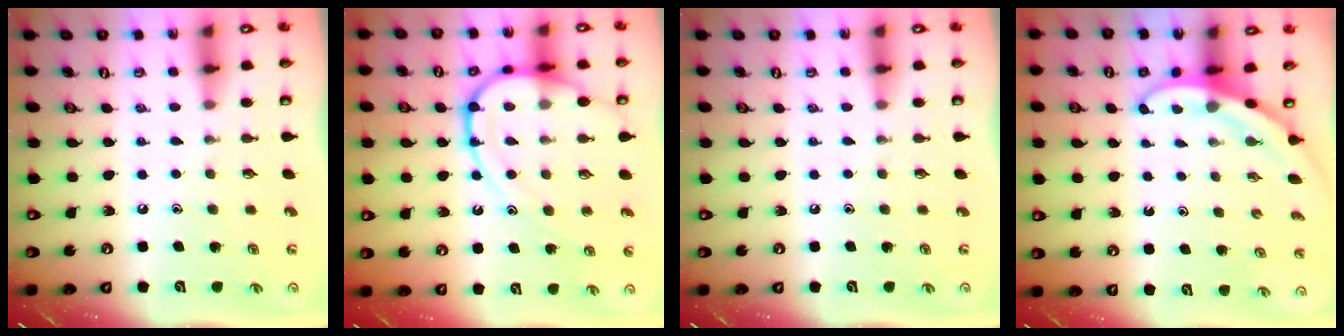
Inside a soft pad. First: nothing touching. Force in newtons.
{"total": 13.5, "press": 13.4, "slide": 1.2}
{"total": 0.0}
{"total": 3.2, "press": 3.2, "slide": 0.1}